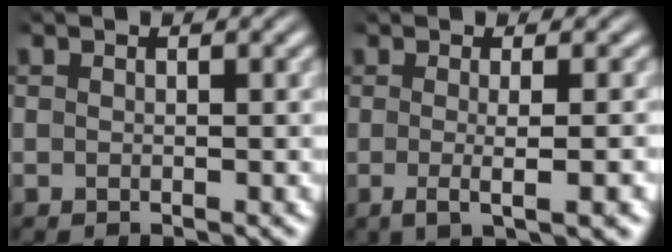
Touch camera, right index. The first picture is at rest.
{"total": 2.9, "force": [-0.7, 0.1, 2.8], "torque": [-0.052, -0.008, -0.008]}